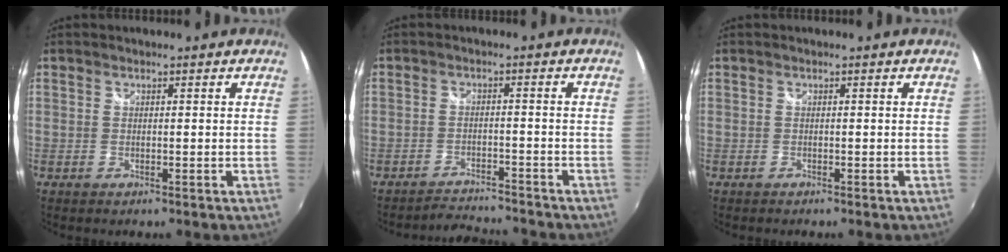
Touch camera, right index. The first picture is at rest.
{"total": 6.1, "force": [-6.0, 0.3, 0.7], "torque": [-0.028, 0.000, -0.093]}
{"total": 0.0}